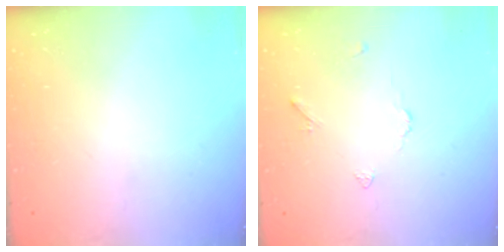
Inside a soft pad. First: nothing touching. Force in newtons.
{"total": 2.7, "press": 2.7, "slide": 0.5}